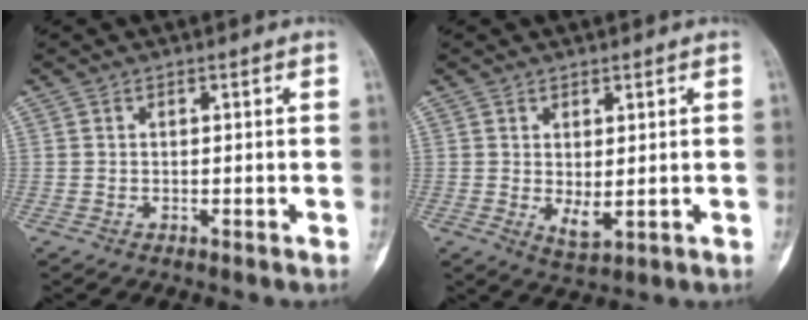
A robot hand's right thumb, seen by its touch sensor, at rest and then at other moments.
{"total": 3.5, "force": [0.1, 1.5, 3.1], "torque": [-0.049, -0.012, 0.011]}